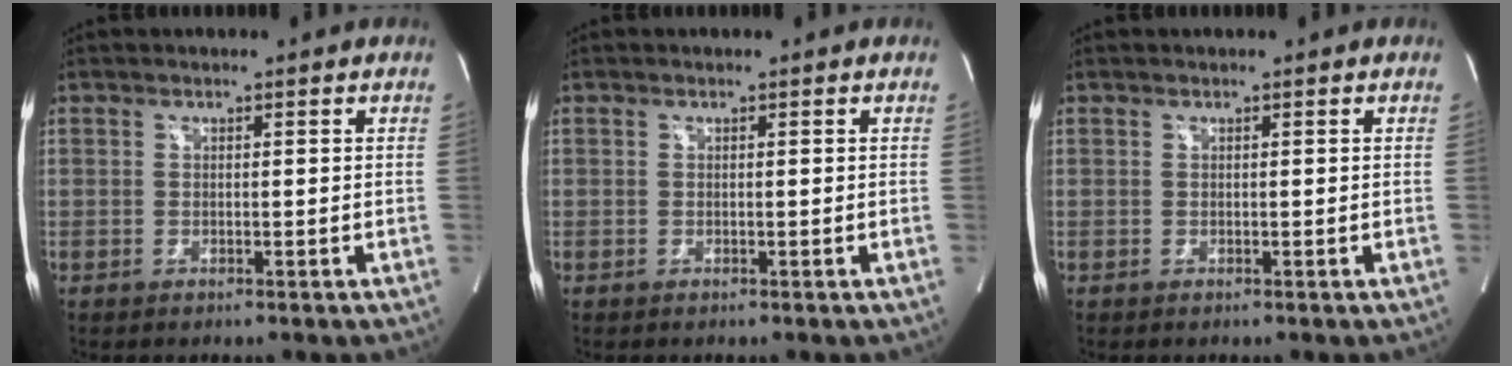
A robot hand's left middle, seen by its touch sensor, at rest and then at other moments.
{"total": 0.0}
{"total": 0.5, "force": [0.4, 0.0, 0.3], "torque": [-0.006, 0.013, 0.011]}